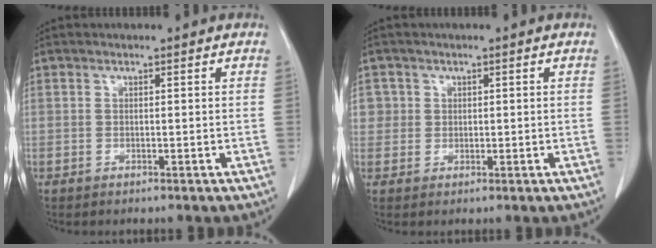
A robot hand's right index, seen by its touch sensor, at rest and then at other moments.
{"total": 2.5, "force": [0.6, 2.4, -0.1], "torque": [0.020, 0.001, 0.007]}